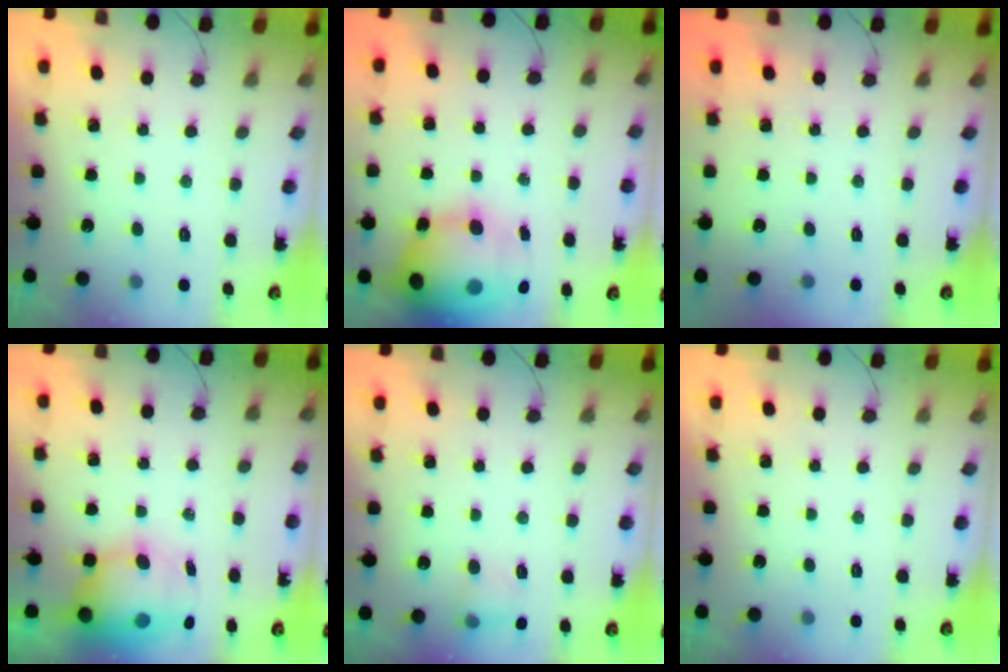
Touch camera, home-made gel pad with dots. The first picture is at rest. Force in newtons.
{"total": 22.4, "press": 22.0, "slide": 4.0}
{"total": 0.0}
{"total": 11.6, "press": 11.2, "slide": 3.0}
{"total": 6.1, "press": 5.9, "slide": 1.6}
{"total": 0.0}